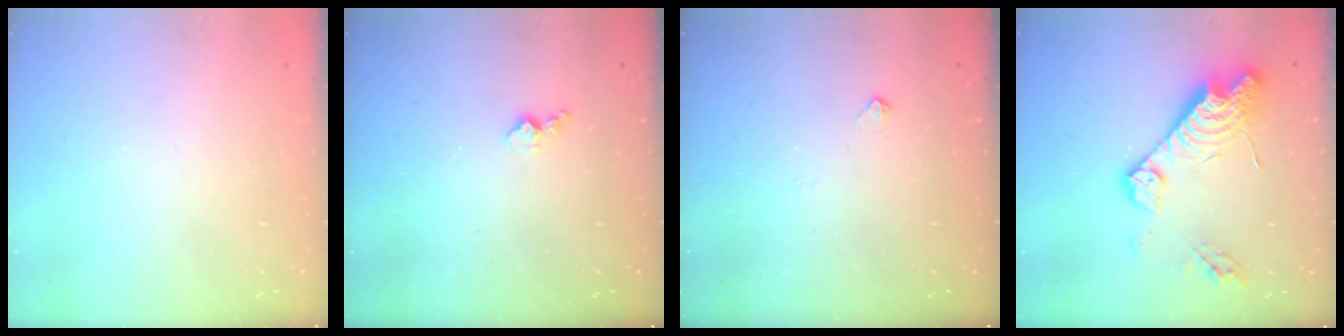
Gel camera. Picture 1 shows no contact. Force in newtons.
{"total": 3.7, "press": 3.6, "slide": 0.5}
{"total": 2.4, "press": 2.4, "slide": 0.5}
{"total": 19.2, "press": 19.1, "slide": 1.9}